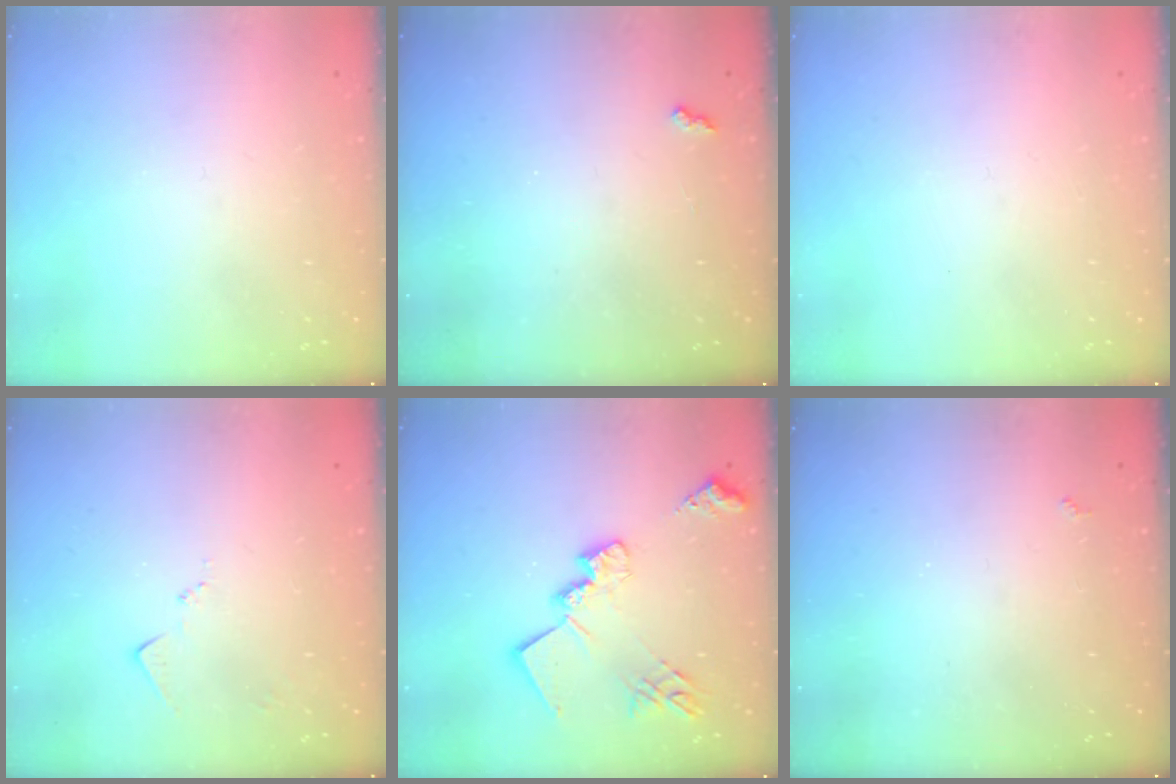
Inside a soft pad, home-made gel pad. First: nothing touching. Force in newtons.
{"total": 2.4, "press": 2.4, "slide": 0.4}
{"total": 0.0}
{"total": 6.6, "press": 6.6, "slide": 0.7}
{"total": 18.8, "press": 18.7, "slide": 1.4}
{"total": 2.0, "press": 1.9, "slide": 0.5}